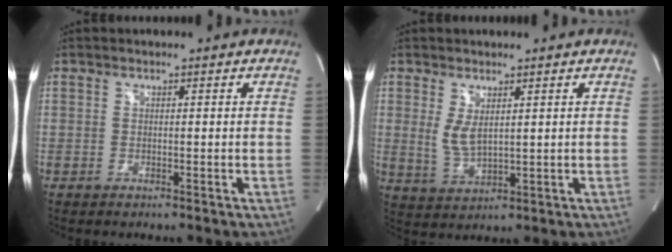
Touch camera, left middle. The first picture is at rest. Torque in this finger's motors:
{"motor_torque": [1.78, -0.36, 0.42, 0.05]}